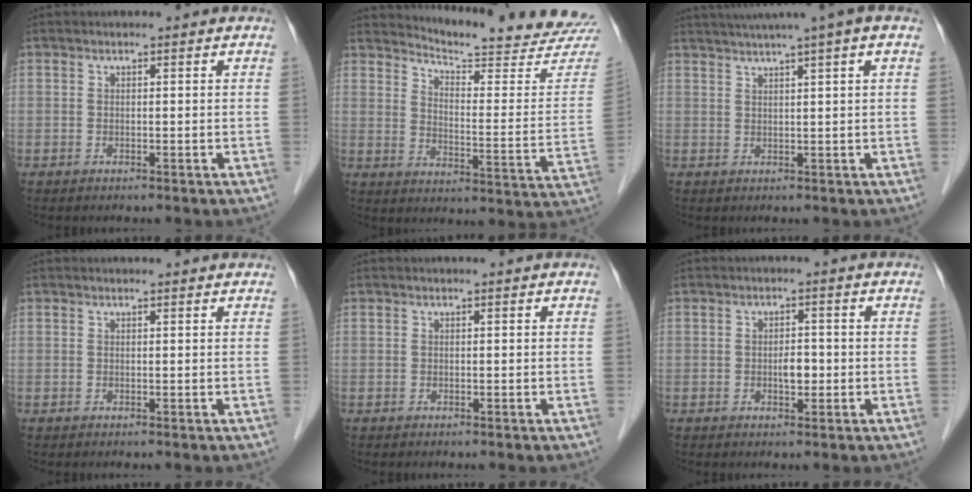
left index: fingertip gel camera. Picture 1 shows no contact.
{"total": 20.3, "force": [19.9, 0.6, 4.0], "torque": [-0.058, -0.123, 0.237]}
{"total": 8.4, "force": [6.0, -1.0, 5.8], "torque": [-0.092, 0.035, 0.081]}
{"total": 1.5, "force": [1.5, 0.2, 0.3], "torque": [-0.012, 0.008, 0.013]}
{"total": 0.0}
{"total": 2.4, "force": [-0.5, 1.2, 2.0], "torque": [-0.032, 0.003, -0.006]}